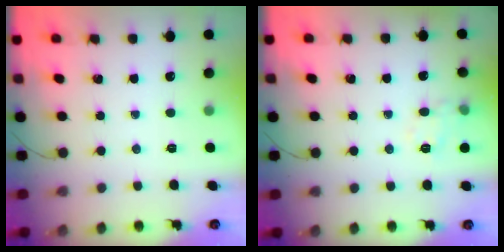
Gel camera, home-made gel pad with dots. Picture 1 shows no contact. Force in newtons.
{"total": 8.9, "press": 8.8, "slide": 1.0}